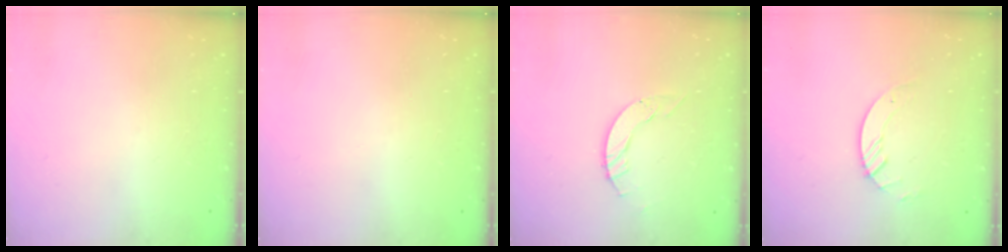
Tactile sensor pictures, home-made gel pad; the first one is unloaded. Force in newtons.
{"total": 0.0}
{"total": 4.0, "press": 4.0, "slide": 0.1}
{"total": 3.9, "press": 3.9, "slide": 0.4}